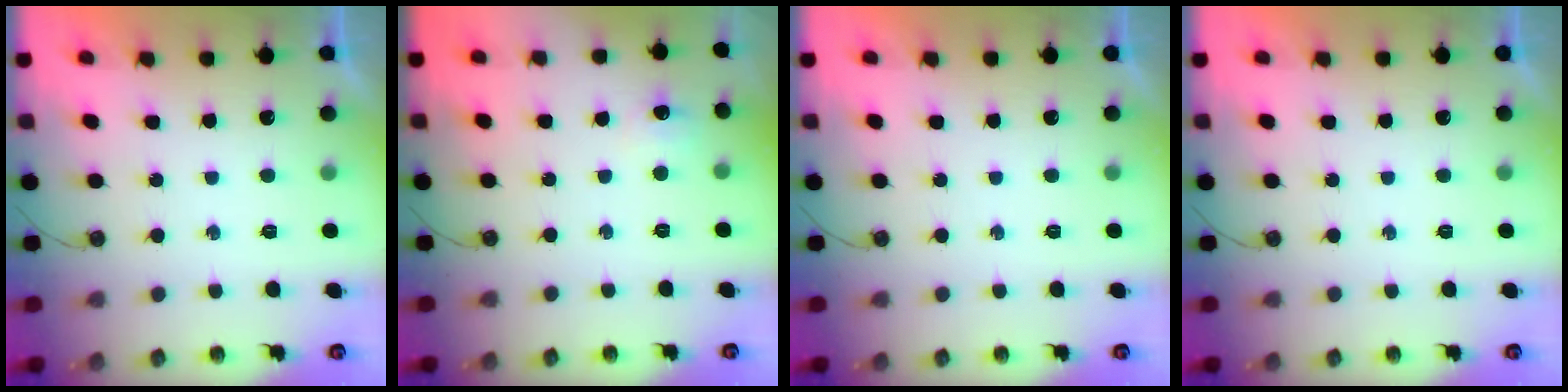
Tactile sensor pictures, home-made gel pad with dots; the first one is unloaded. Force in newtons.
{"total": 6.5, "press": 6.4, "slide": 0.9}
{"total": 0.0}
{"total": 0.0}